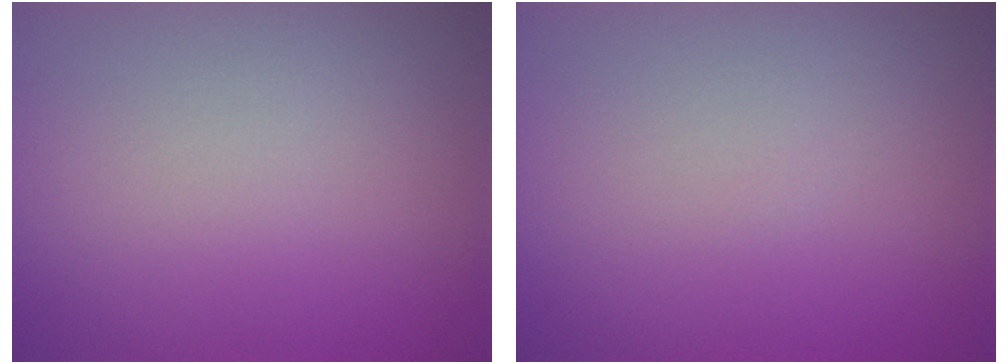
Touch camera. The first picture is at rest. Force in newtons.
{"total": 0.0}